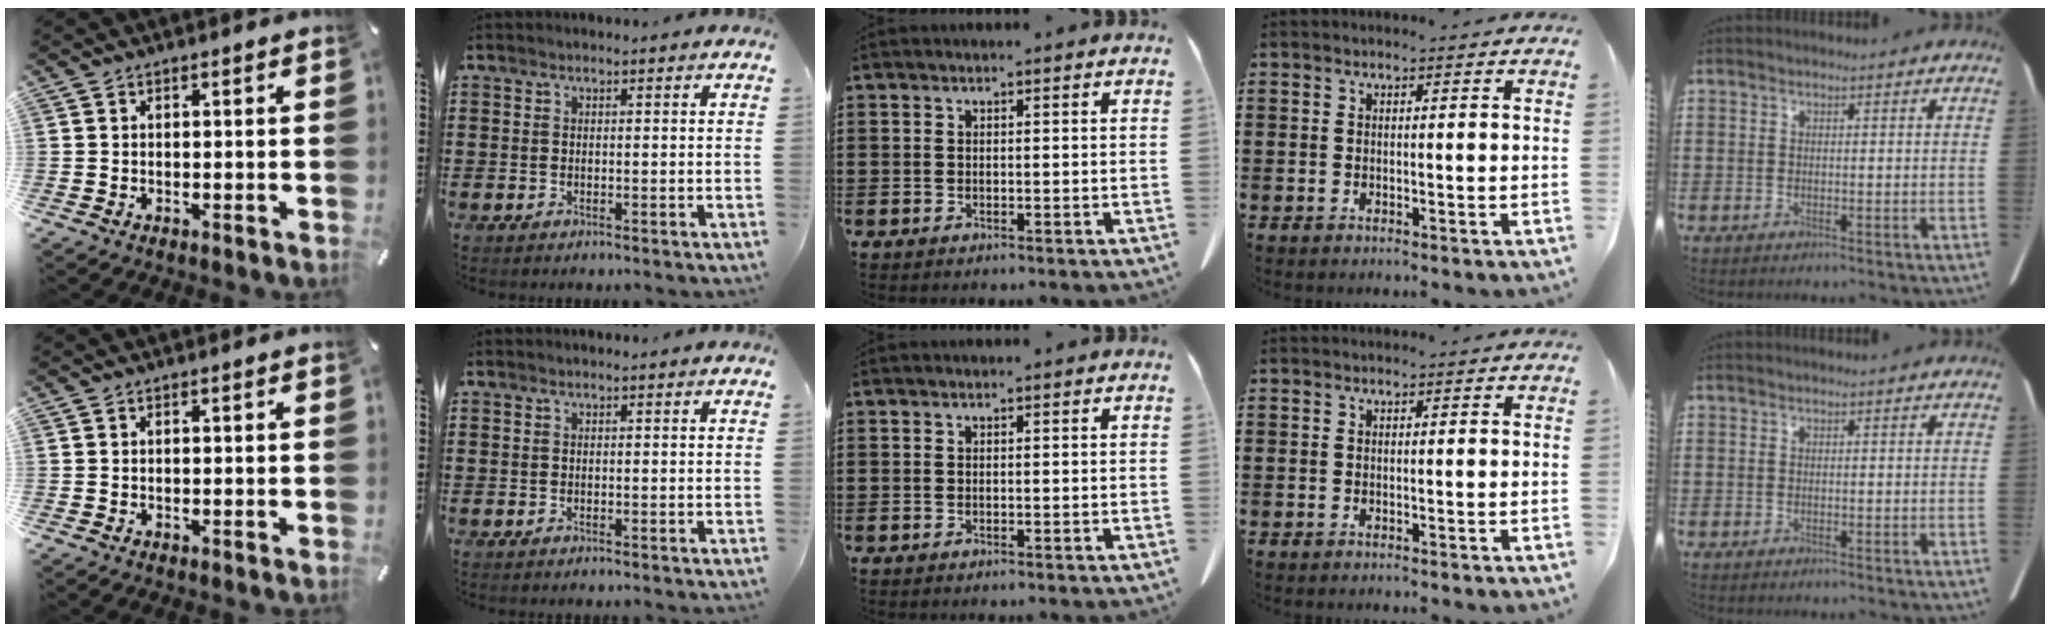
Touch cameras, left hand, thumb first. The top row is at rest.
{}